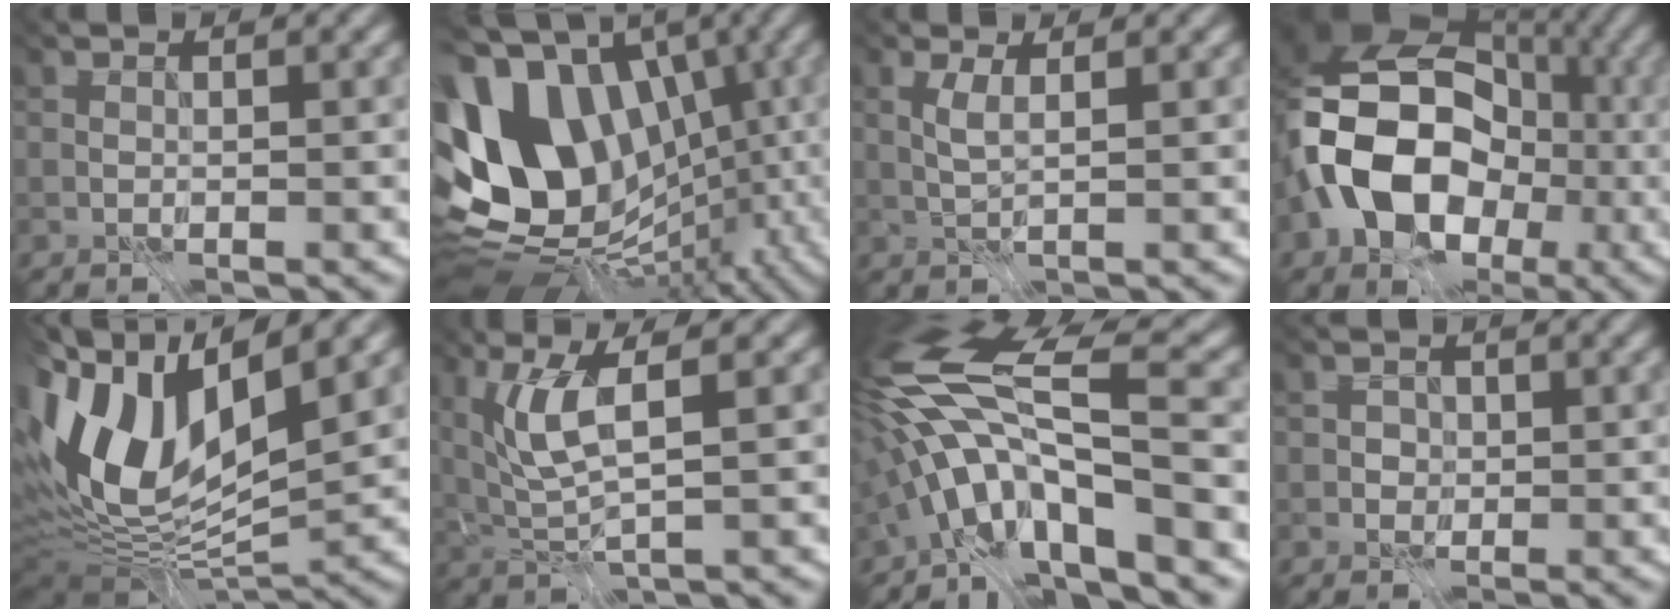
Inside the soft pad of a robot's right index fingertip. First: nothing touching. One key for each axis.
{"total": 13.9, "fx": -2.9, "fy": 10.4, "fz": 8.7, "tx": -0.180, "ty": 0.005, "tz": -0.032}
{"total": 1.4, "fx": -0.5, "fy": 0.0, "fz": 1.4, "tx": -0.043, "ty": -0.003, "tz": 0.004}
{"total": 13.2, "fx": -5.2, "fy": 9.1, "fz": 8.0, "tx": -0.145, "ty": -0.011, "tz": -0.080}
{"total": 12.3, "fx": 0.4, "fy": 5.8, "fz": 10.9, "tx": -0.230, "ty": -0.001, "tz": 0.030}
{"total": 3.7, "fx": -0.3, "fy": 0.3, "fz": 3.7, "tx": -0.101, "ty": -0.015, "tz": 0.023}
{"total": 10.9, "fx": -4.6, "fy": 1.7, "fz": 9.7, "tx": -0.169, "ty": 0.013, "tz": -0.063}
{"total": 1.5, "fx": -1.4, "fy": 0.1, "fz": -0.6, "tx": 0.002, "ty": -0.013, "tz": -0.008}